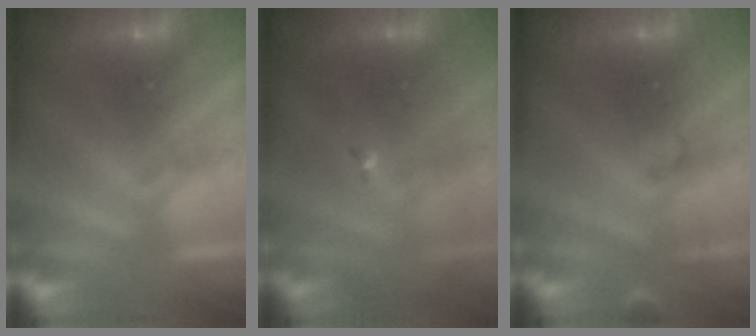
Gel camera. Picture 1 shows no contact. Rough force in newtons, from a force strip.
{"total": 4.4}
{"total": 2.9}